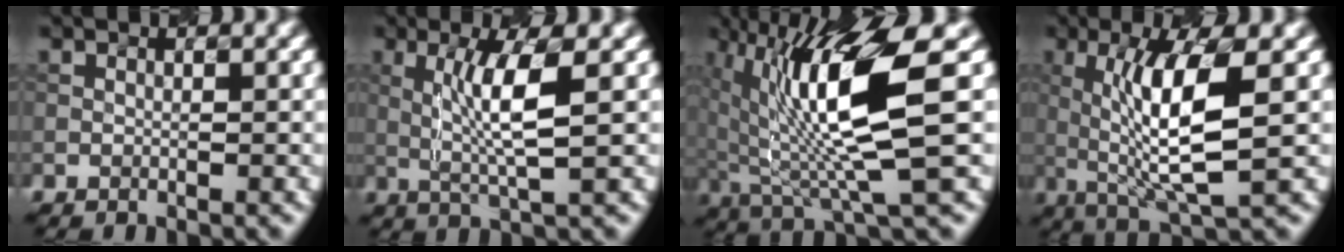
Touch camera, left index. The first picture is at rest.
{"total": 4.4, "force": [0.6, 0.3, 4.4], "torque": [-0.096, 0.005, 0.028]}
{"total": 10.7, "force": [1.2, 2.0, 10.5], "torque": [-0.186, -0.005, 0.037]}
{"total": 7.6, "force": [0.5, 1.5, 7.4], "torque": [-0.129, -0.001, 0.023]}